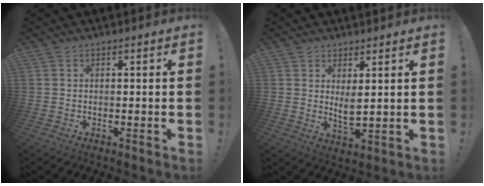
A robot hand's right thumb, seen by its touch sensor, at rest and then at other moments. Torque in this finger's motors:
{"motor_torque": [0.53, 0.39, 0.30, 0.36, 0.09]}